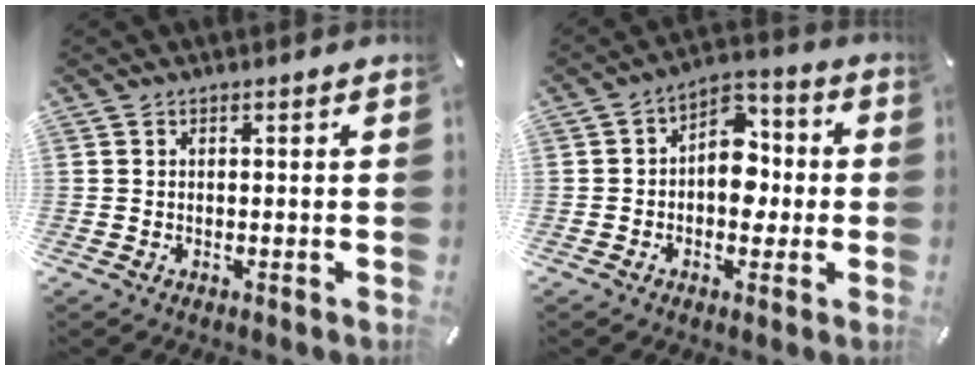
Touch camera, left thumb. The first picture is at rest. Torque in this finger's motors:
{"motor_torque": [0.79, 1.89, 0.50, -0.41, 0.24]}